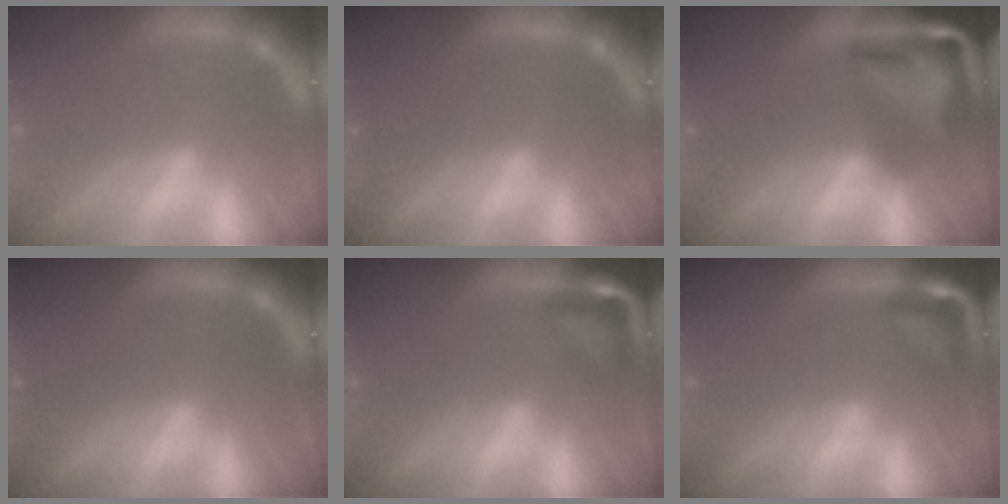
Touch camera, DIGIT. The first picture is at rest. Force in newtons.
{"total": 1.4}
{"total": 8.9}
{"total": 6.4}
{"total": 3.9}
{"total": 3.5}